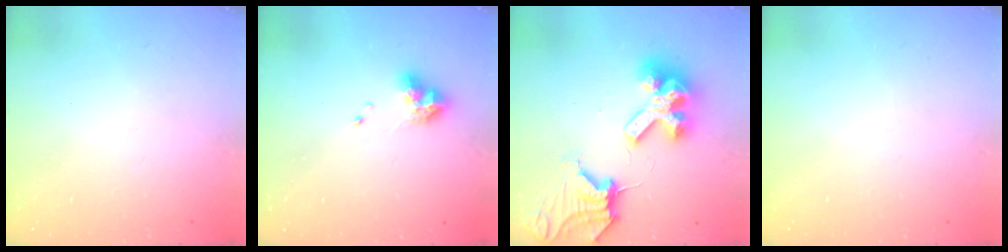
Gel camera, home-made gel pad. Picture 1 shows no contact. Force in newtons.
{"total": 8.2, "press": 8.1, "slide": 1.2}
{"total": 16.5, "press": 16.4, "slide": 1.7}
{"total": 0.0}